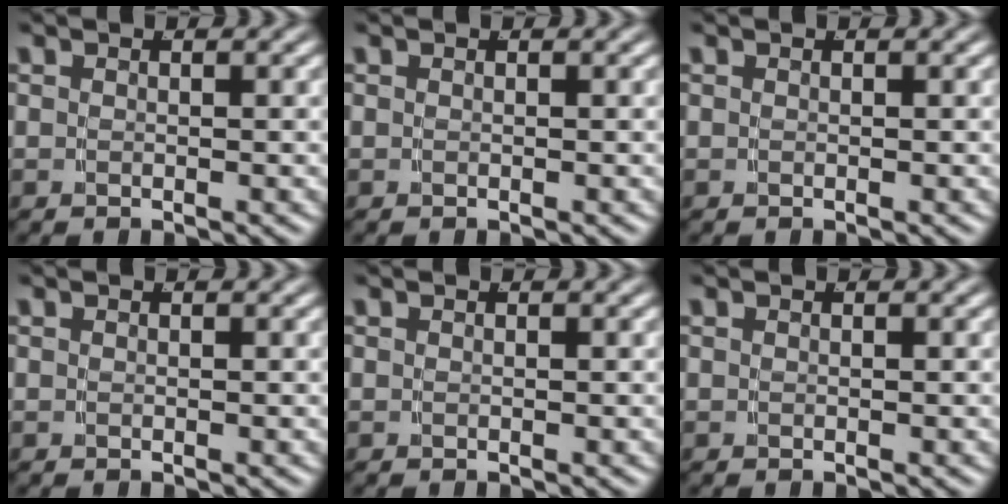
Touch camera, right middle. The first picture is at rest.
{"total": 0.0}
{"total": 0.0}
{"total": 0.0}
{"total": 0.0}
{"total": 0.0}